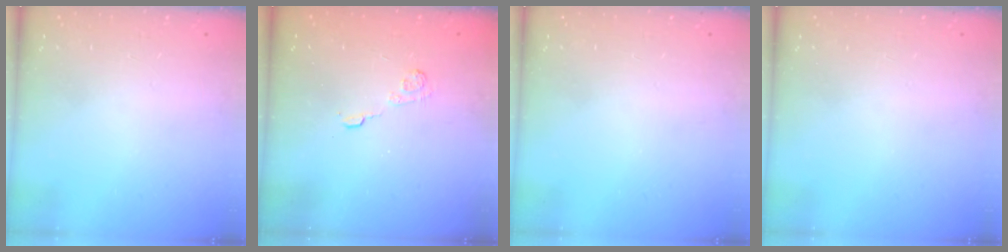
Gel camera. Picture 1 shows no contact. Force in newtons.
{"total": 2.7, "press": 2.3, "slide": 1.4}
{"total": 0.0}
{"total": 0.0}